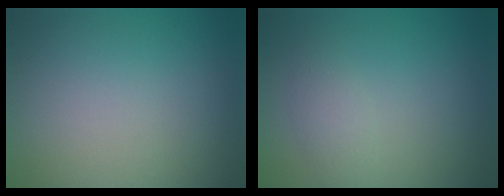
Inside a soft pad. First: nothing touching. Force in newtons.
{"total": 1.6, "press": 1.6, "slide": 0.1}